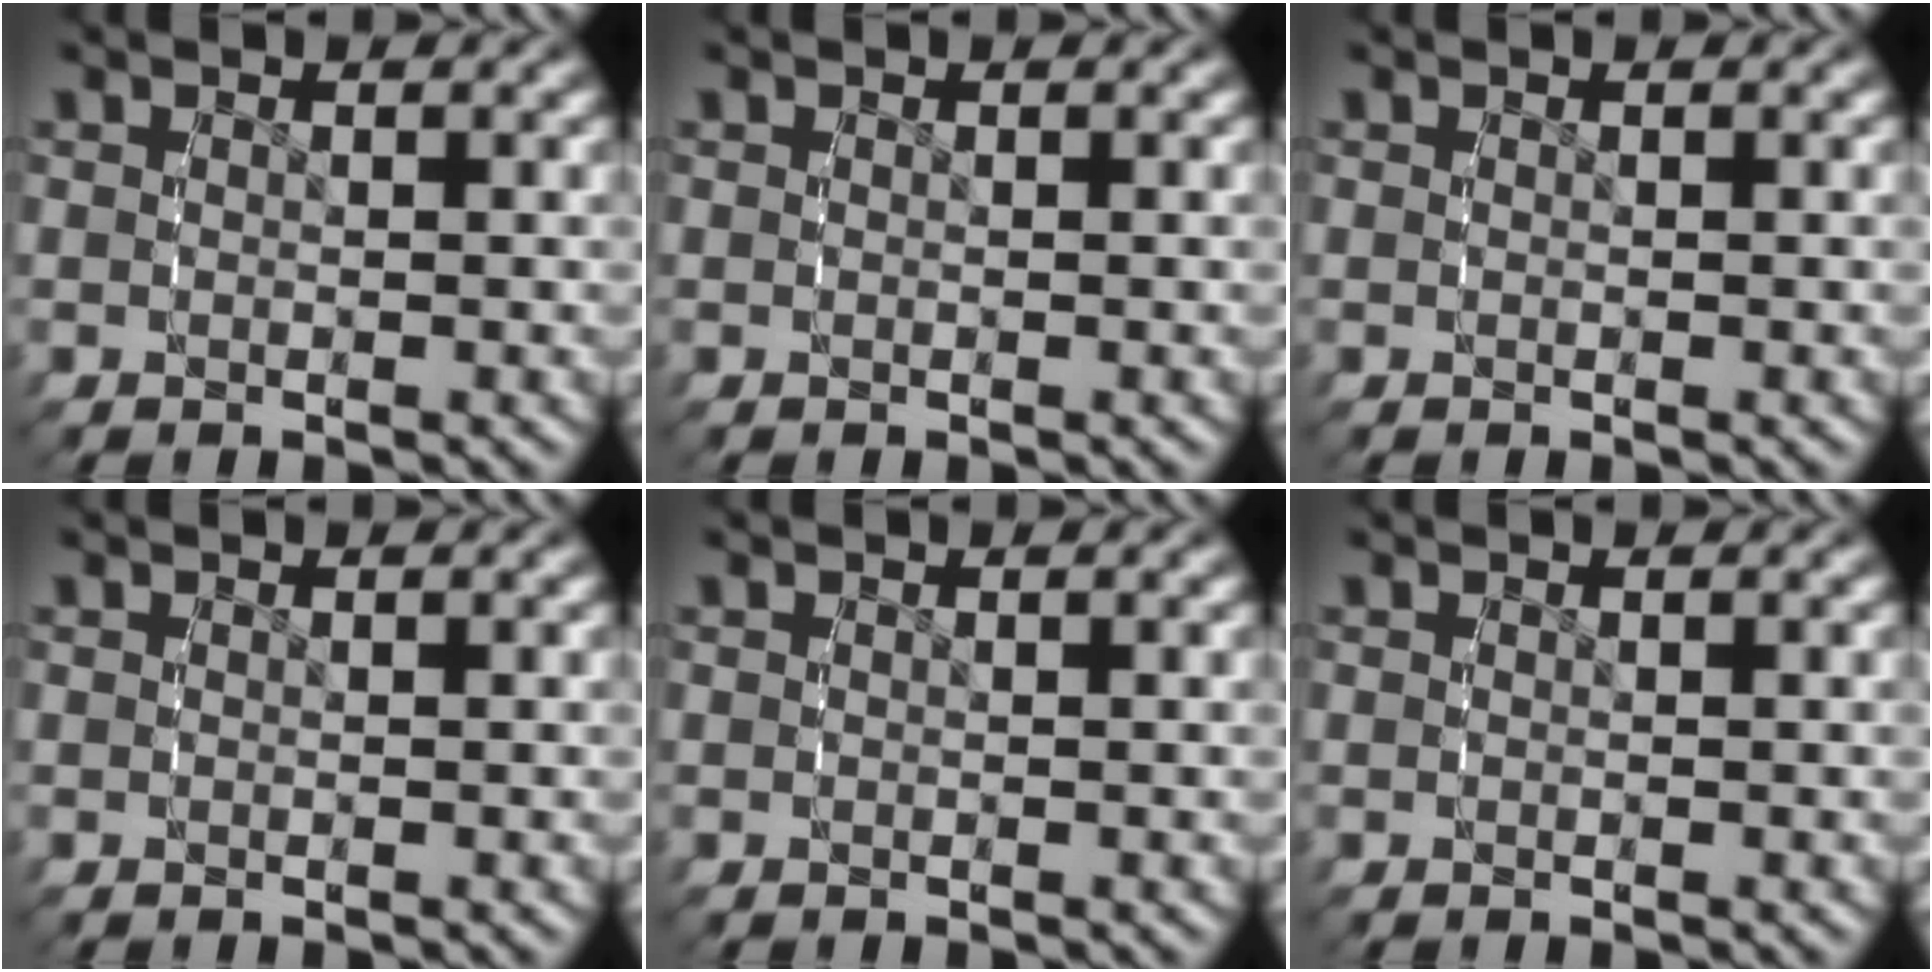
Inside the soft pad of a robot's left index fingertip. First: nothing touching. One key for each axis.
{"total": 0.0}
{"total": 0.0}
{"total": 0.0}
{"total": 0.0}
{"total": 0.0}